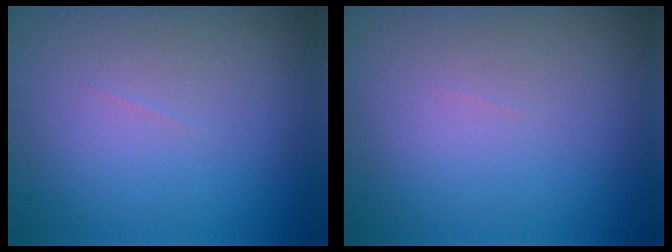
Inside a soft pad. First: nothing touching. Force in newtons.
{"total": 0.0}